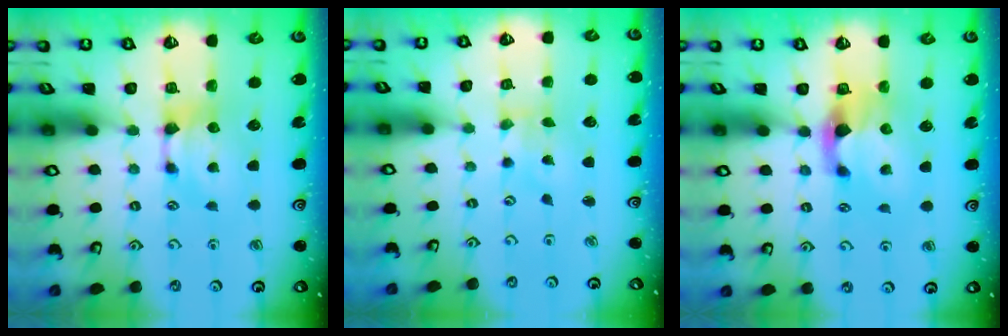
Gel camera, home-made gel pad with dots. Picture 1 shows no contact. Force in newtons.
{"total": 3.9, "press": 3.7, "slide": 1.1}
{"total": 3.1, "press": 2.8, "slide": 1.4}